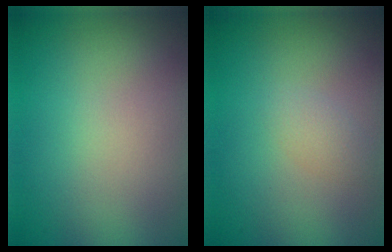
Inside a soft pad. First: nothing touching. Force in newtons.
{"total": 1.2, "press": 1.2, "slide": 0.1}